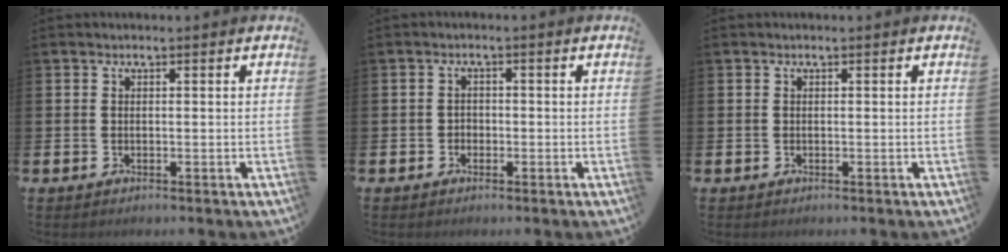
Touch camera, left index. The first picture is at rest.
{"total": 1.4, "force": [-0.7, 1.2, 0.3], "torque": [-0.005, 0.002, -0.016]}
{"total": 0.0}